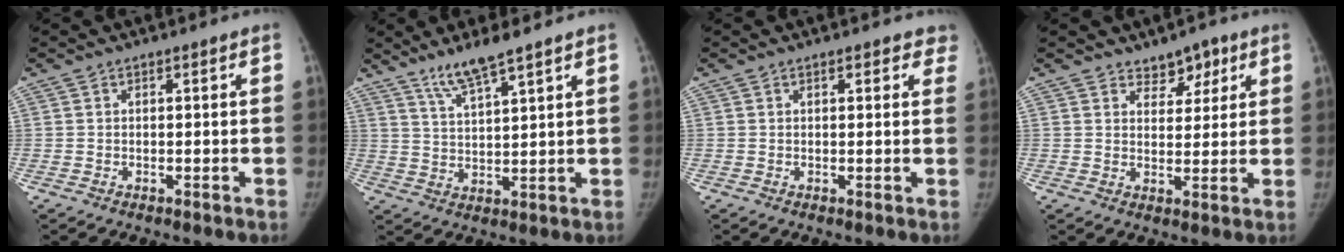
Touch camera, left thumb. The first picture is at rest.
{"total": 7.0, "force": [5.3, 0.4, 4.5], "torque": [-0.090, -0.032, 0.109]}
{"total": 3.9, "force": [3.0, 1.8, 1.8], "torque": [0.015, -0.005, 0.025]}
{"total": 4.9, "force": [3.3, 3.0, 1.9], "torque": [0.005, -0.020, 0.051]}